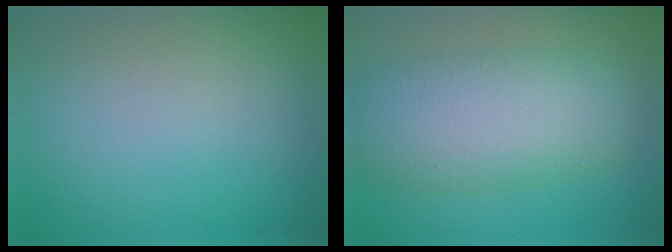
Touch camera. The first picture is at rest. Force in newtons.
{"total": 8.0, "press": 8.0, "slide": 0.5}